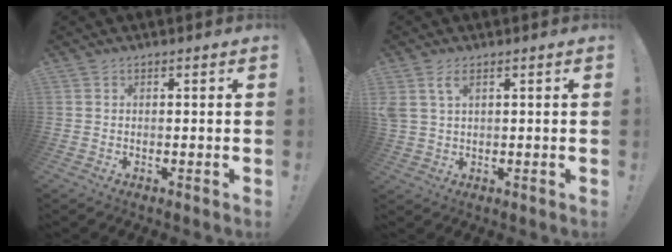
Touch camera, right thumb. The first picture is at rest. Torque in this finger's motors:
{"motor_torque": [0.11, 0.14, 1.17, 0.20, 0.07]}